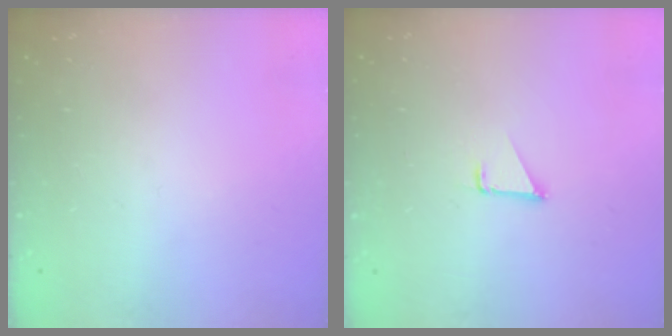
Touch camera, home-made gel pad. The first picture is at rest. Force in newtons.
{"total": 1.4, "press": 1.3, "slide": 0.1}